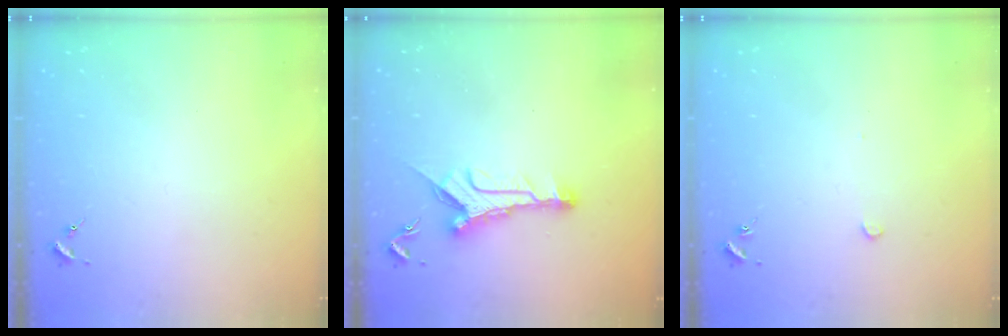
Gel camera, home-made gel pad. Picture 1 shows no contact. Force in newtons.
{"total": 10.7, "press": 10.7, "slide": 0.4}
{"total": 2.7, "press": 2.6, "slide": 0.3}